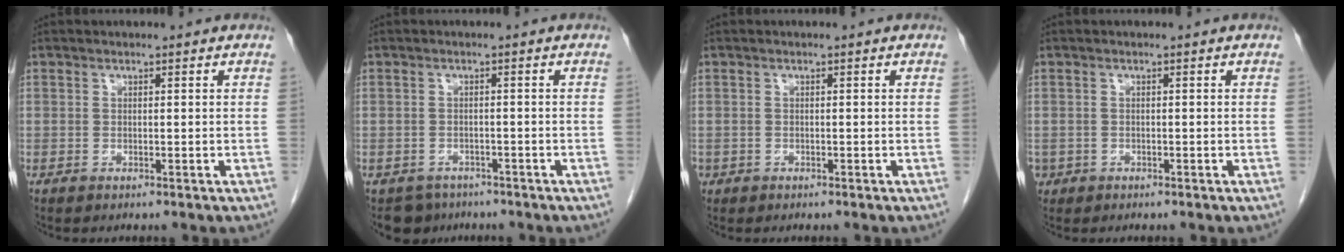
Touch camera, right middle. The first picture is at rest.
{"total": 4.0, "force": [-3.1, 2.5, -0.1], "torque": [0.005, 0.003, -0.047]}
{"total": 0.7, "force": [-0.4, 0.6, 0.1], "torque": [-0.008, 0.004, -0.005]}
{"total": 1.3, "force": [-0.6, 1.1, 0.1], "torque": [-0.010, 0.004, -0.007]}